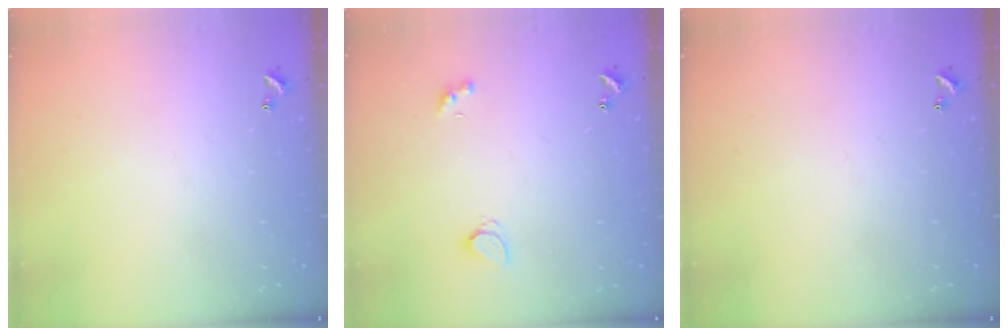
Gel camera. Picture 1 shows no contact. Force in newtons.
{"total": 2.1, "press": 2.0, "slide": 0.4}
{"total": 0.0}